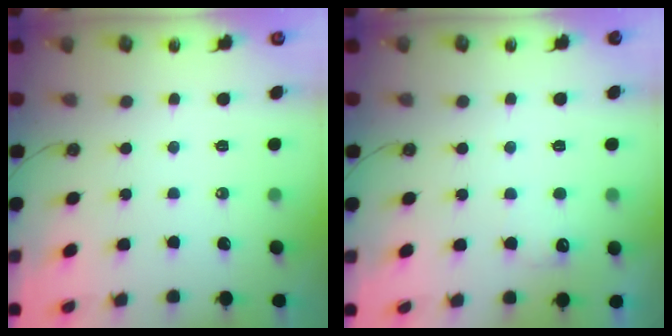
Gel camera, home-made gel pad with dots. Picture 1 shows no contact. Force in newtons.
{"total": 5.7, "press": 5.5, "slide": 1.3}